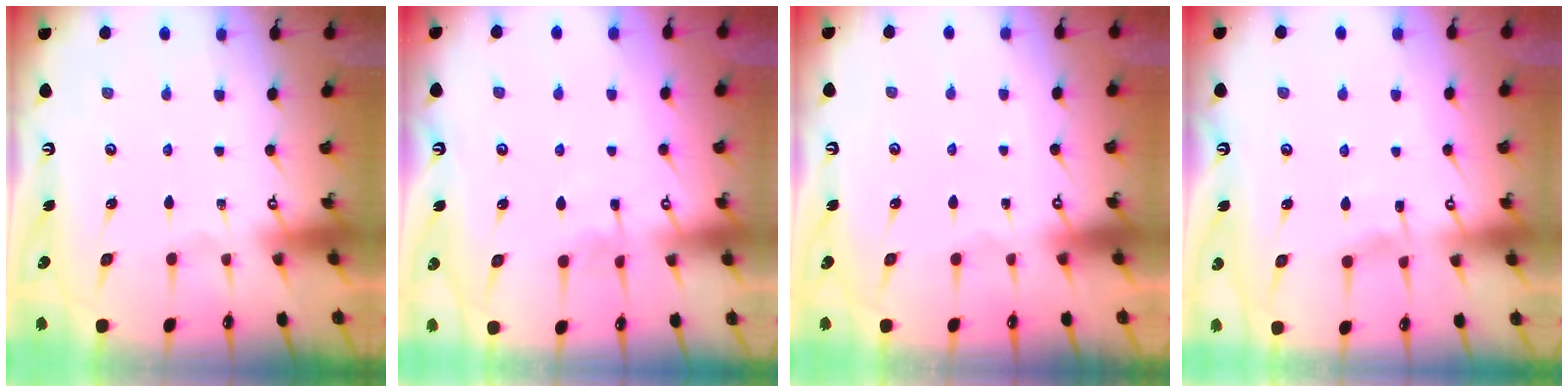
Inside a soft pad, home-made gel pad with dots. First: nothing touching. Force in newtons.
{"total": 3.4, "press": 3.3, "slide": 0.6}
{"total": 1.2, "press": 1.2, "slide": 0.1}
{"total": 3.7, "press": 3.7, "slide": 0.3}